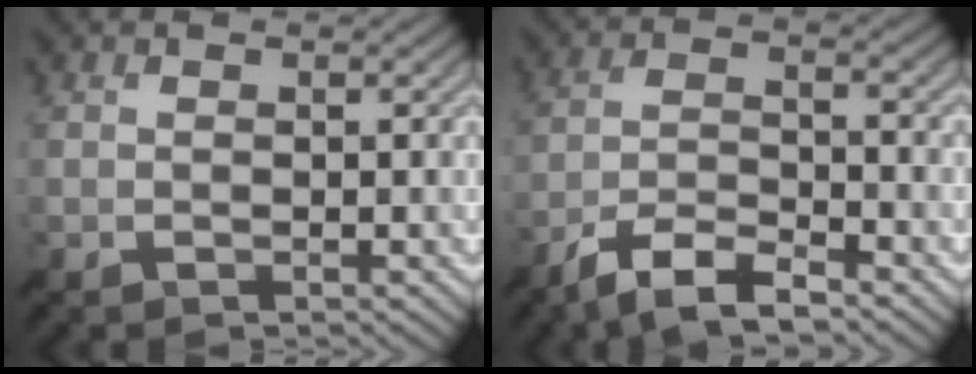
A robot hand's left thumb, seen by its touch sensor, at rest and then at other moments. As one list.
[{"total": 7.1, "force": [-5.4, 1.8, 4.3], "torque": [-0.086, 0.002, -0.108]}]